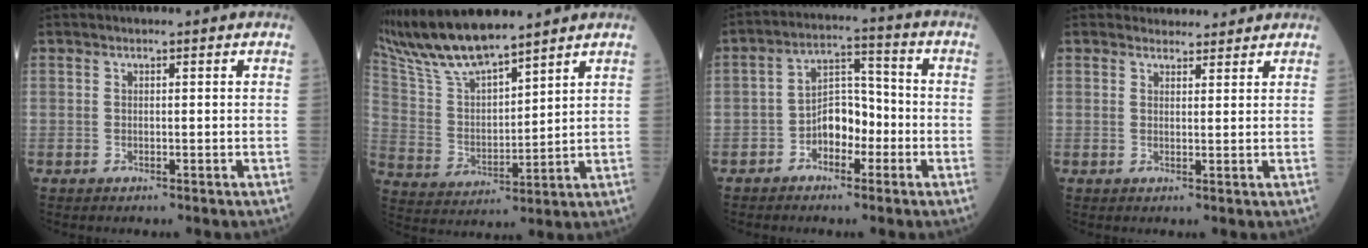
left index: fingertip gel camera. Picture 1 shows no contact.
{"total": 13.9, "force": [12.4, 1.5, 6.2], "torque": [-0.135, 0.007, 0.248]}
{"total": 6.6, "force": [-2.8, 3.7, 4.7], "torque": [-0.081, 0.021, -0.055]}
{"total": 3.4, "force": [3.2, 1.1, -0.1], "torque": [0.004, 0.005, 0.039]}